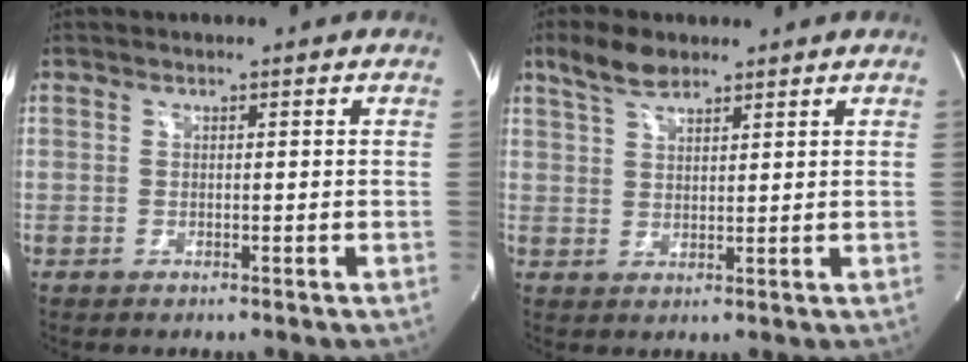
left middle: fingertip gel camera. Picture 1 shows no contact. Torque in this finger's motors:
{"motor_torque": [0.55, -0.52, 0.10, 0.02]}